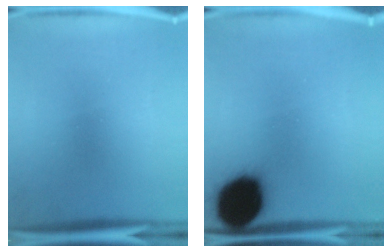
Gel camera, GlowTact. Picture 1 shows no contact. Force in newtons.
{"total": 19.2}